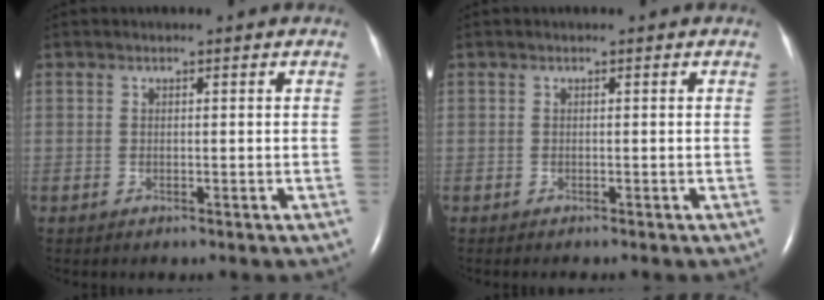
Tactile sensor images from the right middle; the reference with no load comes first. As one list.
[{"total": 0.7, "force": [-0.6, 0.1, 0.3], "torque": [-0.007, -0.002, -0.007]}]